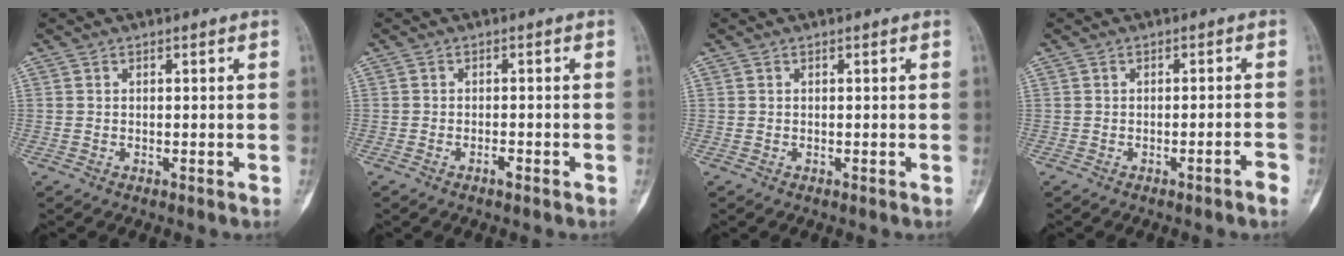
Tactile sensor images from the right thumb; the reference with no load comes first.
{"total": 1.2, "force": [-0.8, 0.3, 0.8], "torque": [-0.017, 0.005, -0.014]}
{"total": 0.0}
{"total": 2.3, "force": [-1.4, -0.1, 1.8], "torque": [-0.036, 0.009, -0.019]}